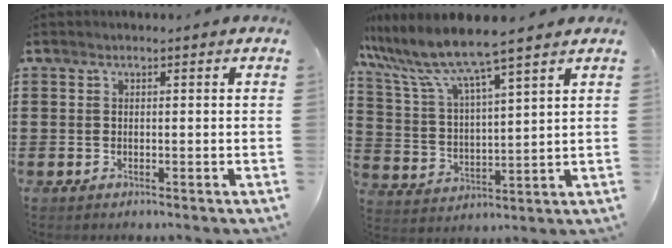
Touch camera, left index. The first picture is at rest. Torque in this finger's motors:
{"motor_torque": [2.14, 0.00, 0.22, -0.01]}